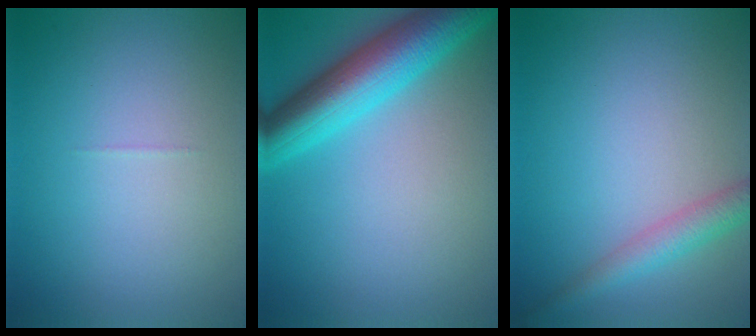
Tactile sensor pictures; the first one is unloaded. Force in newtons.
{"total": 7.7, "press": 7.7, "slide": 0.2}
{"total": 2.8, "press": 2.8, "slide": 0.1}